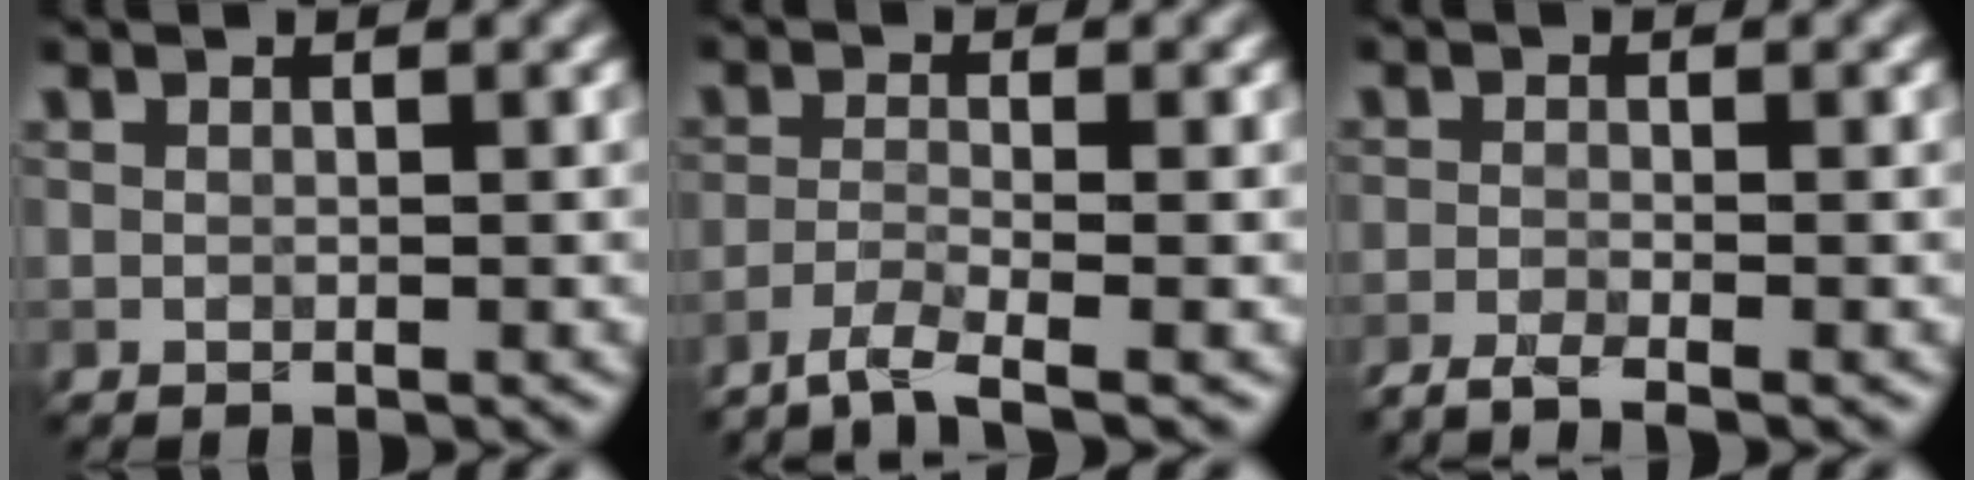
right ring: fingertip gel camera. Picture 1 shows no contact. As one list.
[{"total": 3.2, "force": [-2.5, 0.4, 2.1], "torque": [-0.039, -0.004, -0.059]}, {"total": 3.2, "force": [-2.5, 0.5, 1.9], "torque": [-0.042, -0.004, -0.055]}]